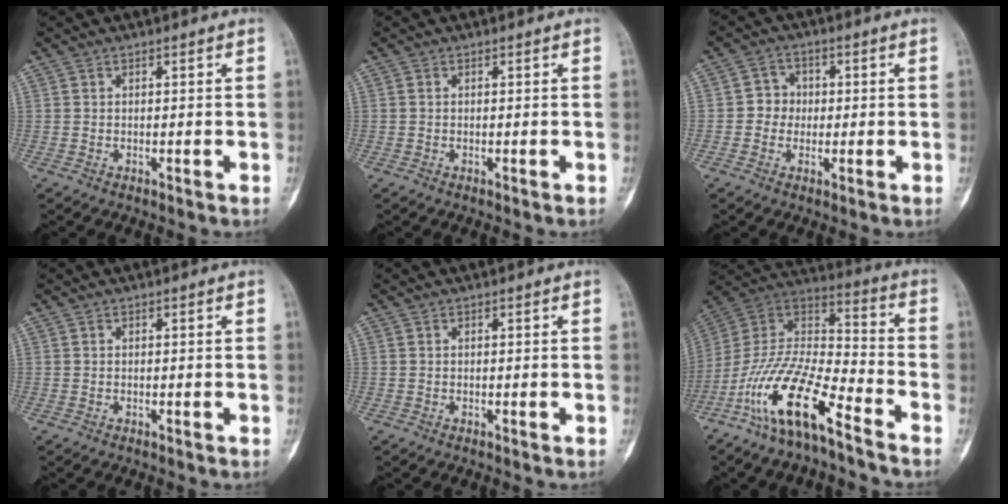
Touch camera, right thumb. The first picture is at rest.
{"total": 0.0}
{"total": 4.5, "force": [-0.1, 4.2, 1.6], "torque": [0.005, 0.011, -0.008]}
{"total": 0.0}
{"total": 0.0}
{"total": 18.0, "force": [-11.3, 5.2, 13.1], "torque": [-0.251, 0.072, -0.216]}